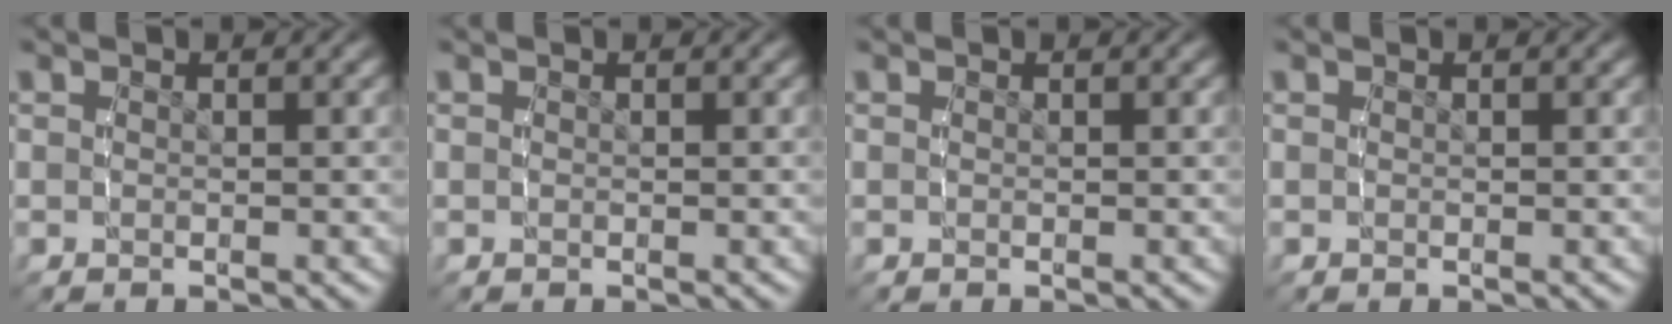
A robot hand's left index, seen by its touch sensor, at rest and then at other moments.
{"total": 0.0}
{"total": 0.0}
{"total": 0.0}